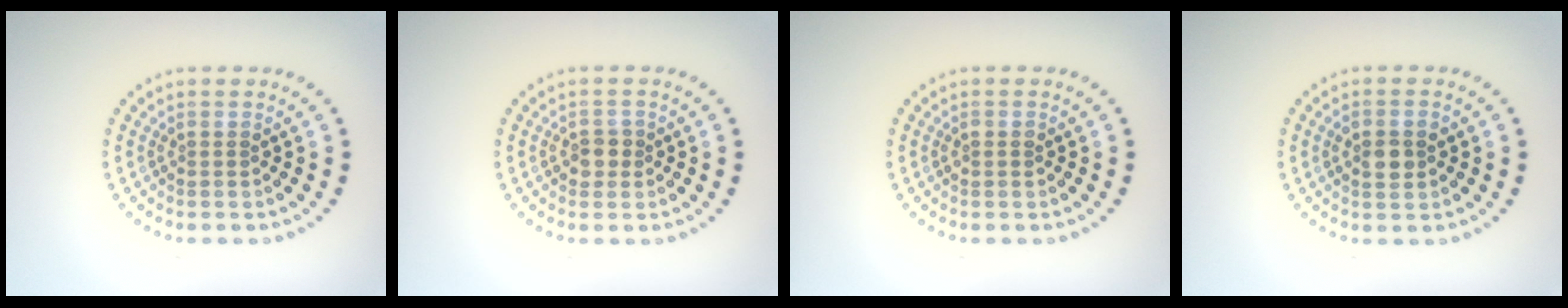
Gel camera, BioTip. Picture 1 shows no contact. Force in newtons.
{"total": 1.6, "press": 1.5, "slide": 0.5}
{"total": 0.9, "press": 0.9, "slide": 0.1}
{"total": 2.5, "press": 2.5, "slide": 0.2}